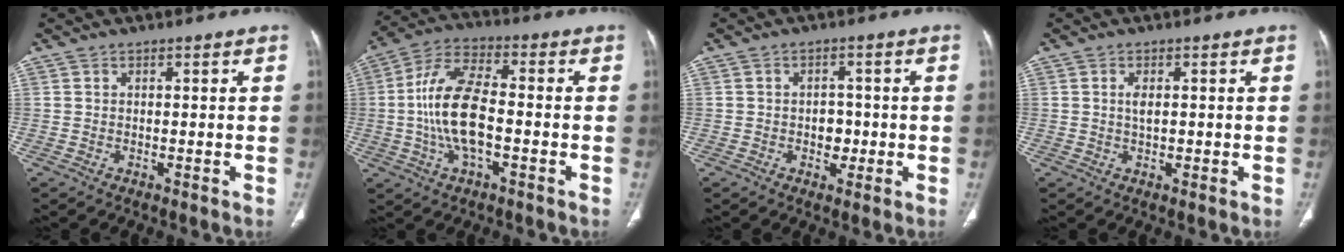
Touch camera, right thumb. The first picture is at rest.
{"total": 13.6, "force": [-1.8, 5.9, 12.1], "torque": [-0.246, 0.025, -0.038]}
{"total": 3.7, "force": [-0.6, 2.8, 2.3], "torque": [-0.009, 0.007, -0.008]}
{"total": 2.1, "force": [0.3, 1.1, 1.8], "torque": [-0.033, -0.001, 0.006]}